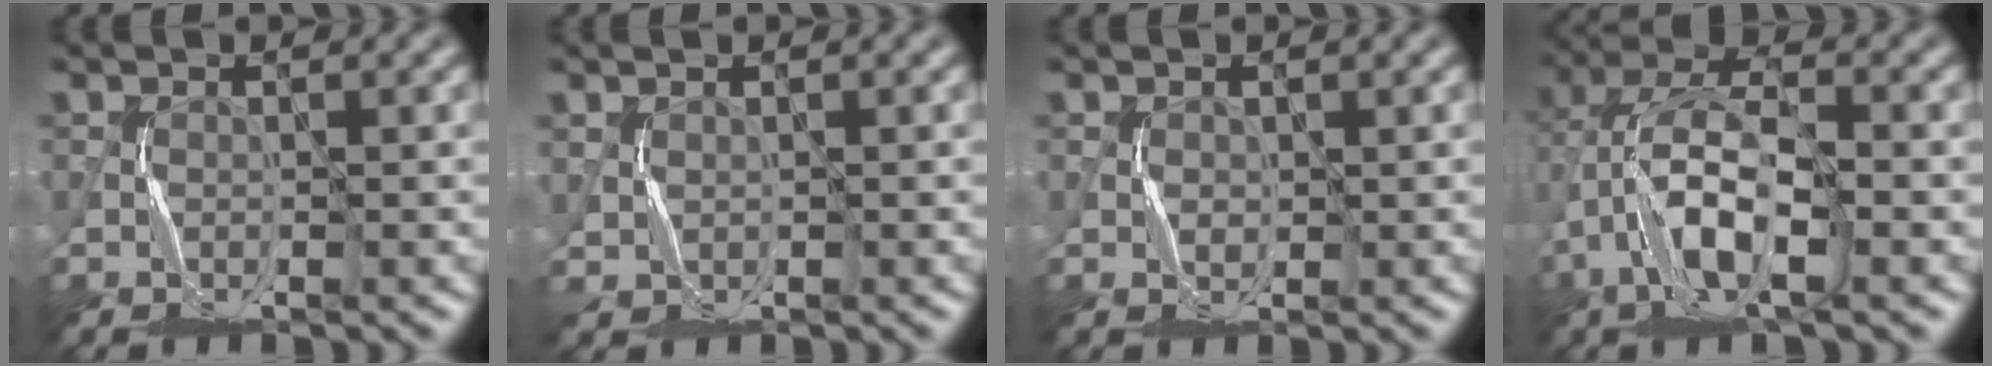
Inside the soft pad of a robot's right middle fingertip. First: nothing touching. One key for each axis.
{"total": 0.7, "fx": 0.5, "fy": 0.5, "fz": 0.2, "tx": -0.008, "ty": -0.002, "tz": 0.017}
{"total": 0.8, "fx": 0.2, "fy": 0.6, "fz": 0.4, "tx": -0.009, "ty": -0.001, "tz": 0.005}
{"total": 7.9, "fx": -2.3, "fy": 3.2, "fz": 6.8, "tx": -0.147, "ty": 0.015, "tz": -0.053}